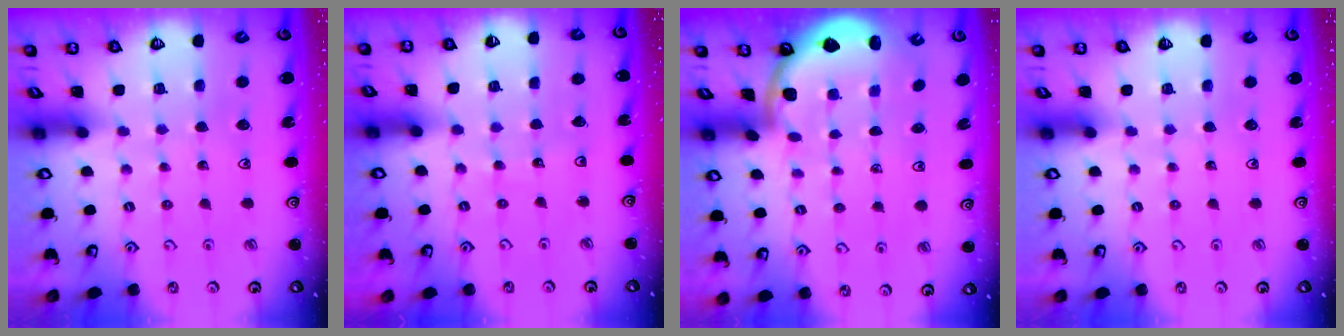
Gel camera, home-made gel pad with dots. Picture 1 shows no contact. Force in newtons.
{"total": 5.3, "press": 5.3, "slide": 0.7}
{"total": 1.9, "press": 1.9, "slide": 0.3}
{"total": 0.0}